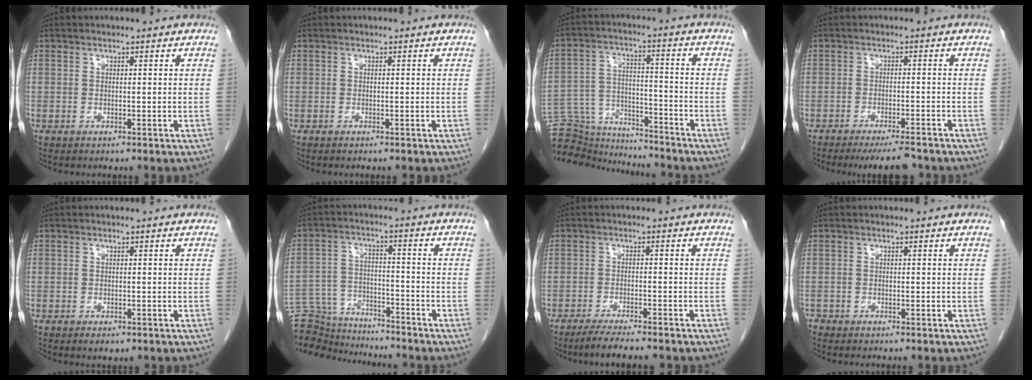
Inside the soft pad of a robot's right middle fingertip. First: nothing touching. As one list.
[{"total": 0.5, "force": [-0.5, 0.1, 0.3], "torque": [-0.007, -0.001, -0.005]}, {"total": 14.4, "force": [-13.9, 2.8, 2.3], "torque": [-0.039, 0.035, -0.218]}, {"total": 6.5, "force": [-5.7, 0.7, 3.0], "torque": [-0.037, -0.012, -0.089]}, {"total": 1.8, "force": [-1.1, 0.9, 1.2], "torque": [-0.012, 0.000, -0.008]}, {"total": 13.5, "force": [-12.9, 3.0, 2.3], "torque": [-0.040, 0.024, -0.204]}, {"total": 7.2, "force": [-6.1, 0.5, 3.8], "torque": [-0.053, -0.014, -0.095]}, {"total": 0.6, "force": [-0.5, 0.3, 0.0], "torque": [0.003, 0.001, -0.009]}]